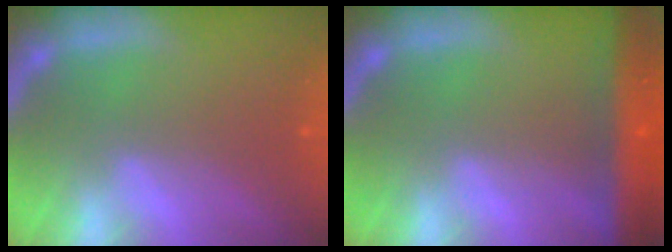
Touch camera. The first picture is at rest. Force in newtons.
{"total": 9.0}